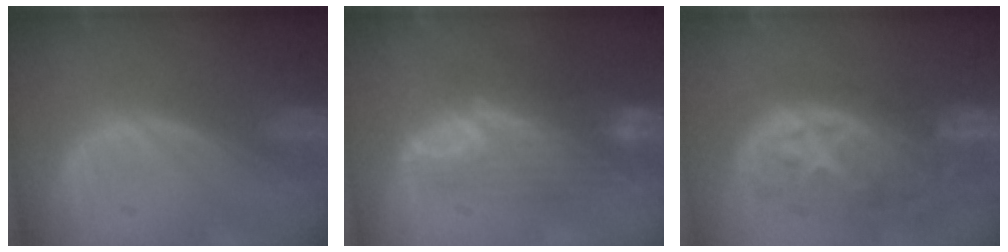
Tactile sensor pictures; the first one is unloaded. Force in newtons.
{"total": 7.7, "press": 7.5, "slide": 1.7}
{"total": 11.1, "press": 9.9, "slide": 5.1}